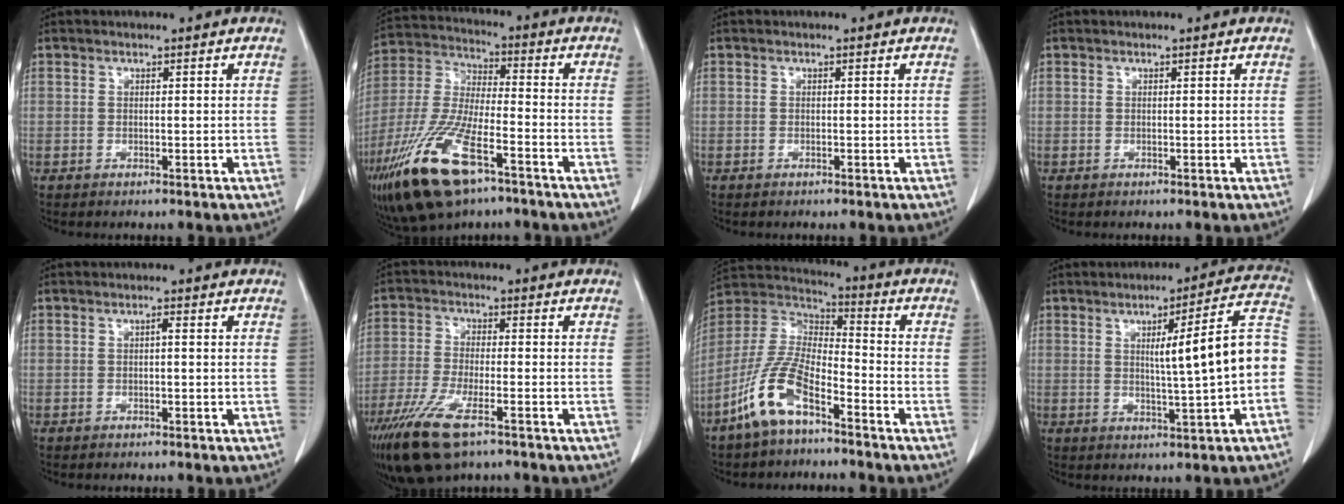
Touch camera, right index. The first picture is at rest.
{"total": 18.7, "force": [-10.6, 5.3, 14.4], "torque": [-0.334, -0.038, -0.197]}
{"total": 0.0}
{"total": 0.0}
{"total": 0.6, "force": [0.0, 0.1, 0.6], "torque": [-0.009, 0.002, -0.001]}
{"total": 11.0, "force": [-7.1, 2.7, 8.0], "torque": [-0.159, -0.025, -0.125]}
{"total": 11.9, "force": [-7.2, 3.8, 8.7], "torque": [-0.198, -0.001, -0.144]}
{"total": 12.3, "force": [-0.2, -0.1, 12.3], "torque": [-0.159, 0.021, -0.005]}